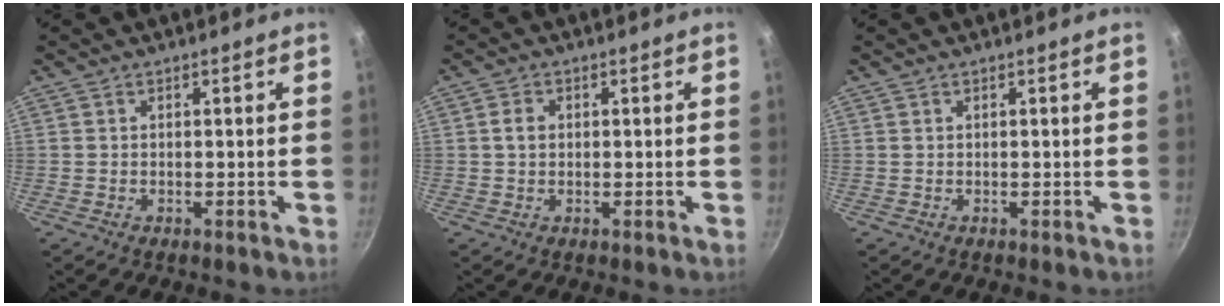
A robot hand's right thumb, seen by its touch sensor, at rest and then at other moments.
{"total": 2.4, "force": [0.2, 1.9, 1.4], "torque": [-0.019, 0.005, 0.003]}
{"total": 0.0}